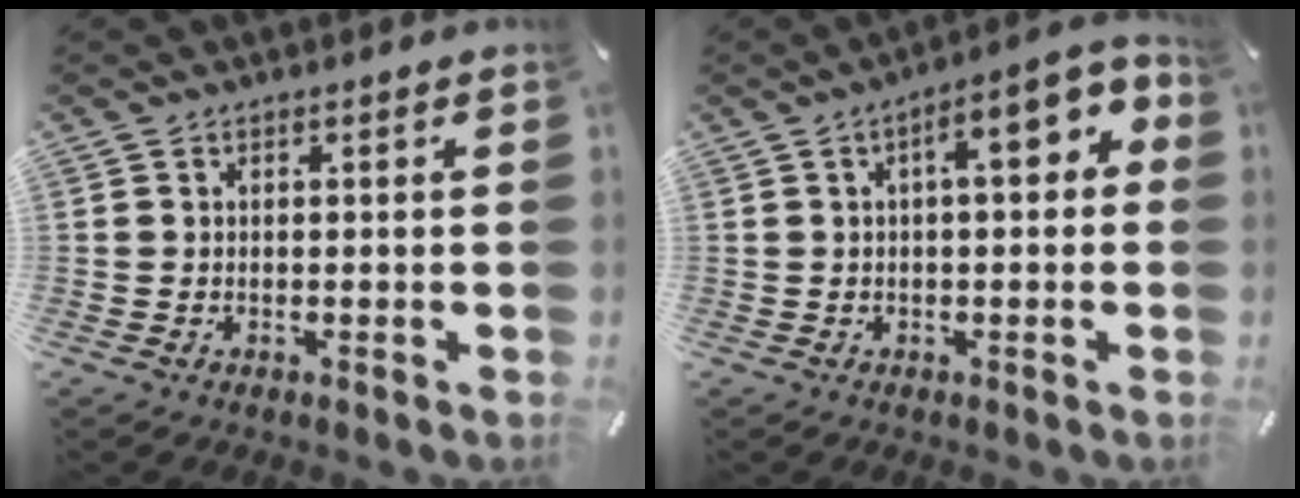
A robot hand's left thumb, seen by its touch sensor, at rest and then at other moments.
{"total": 9.5, "force": [2.2, 3.5, 8.5], "torque": [-0.113, -0.013, 0.028]}